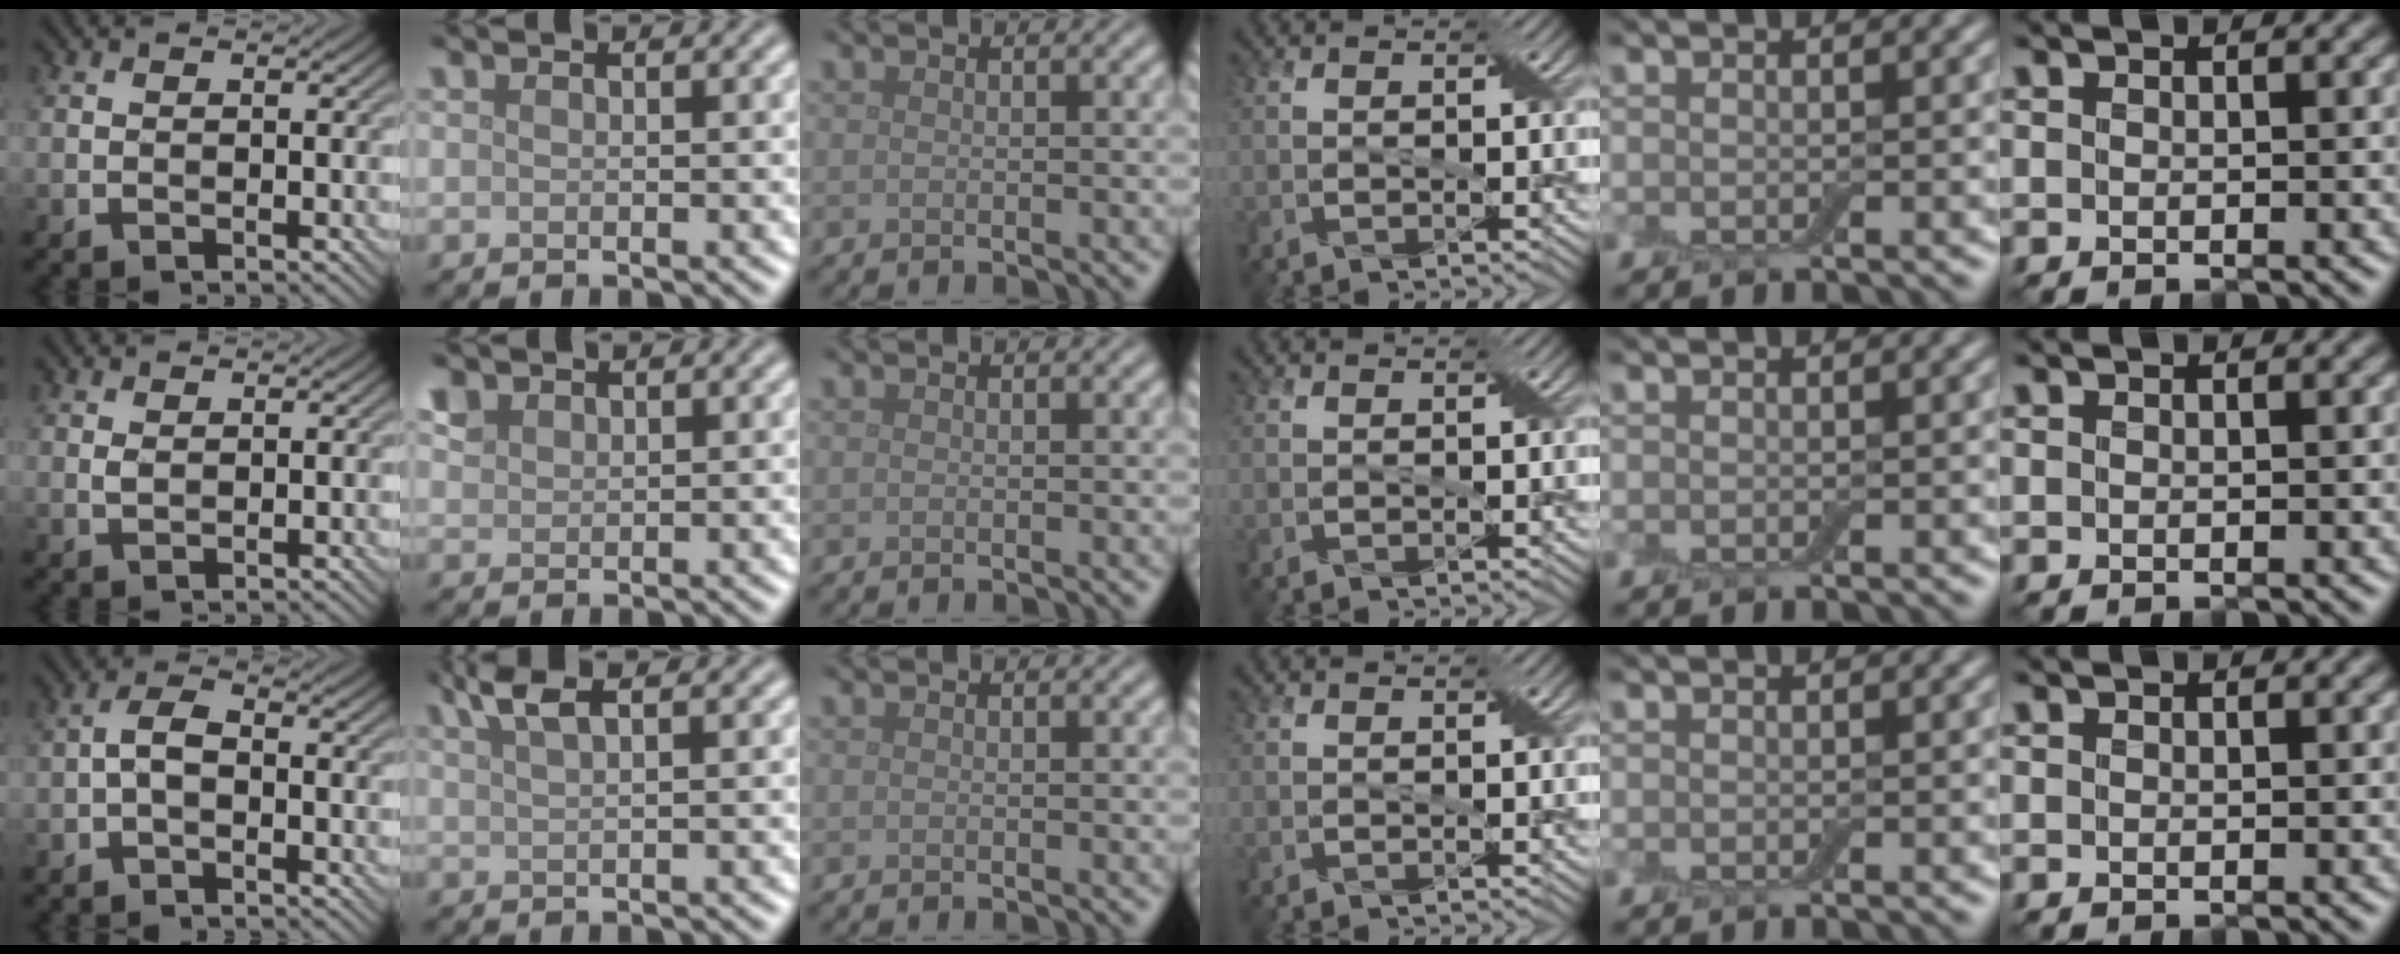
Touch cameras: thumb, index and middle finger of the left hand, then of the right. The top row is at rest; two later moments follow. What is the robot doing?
{"motion": "shake", "object": "box of matches"}